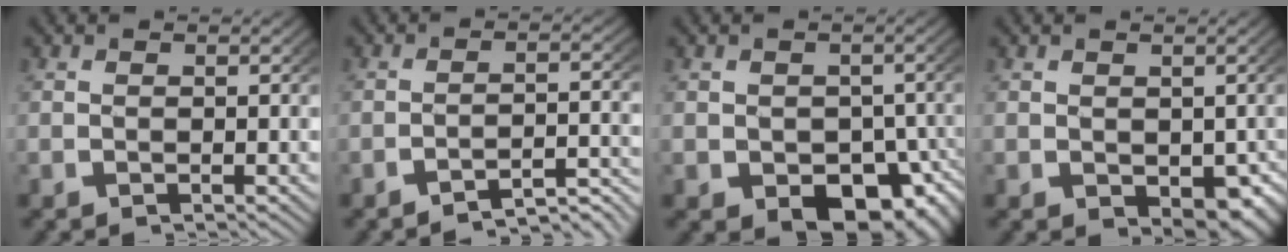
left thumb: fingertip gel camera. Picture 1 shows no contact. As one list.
[{"total": 5.6, "force": [-4.7, 1.7, 2.6], "torque": [-0.033, -0.011, -0.070]}, {"total": 7.6, "force": [-2.6, 5.1, 5.0], "torque": [-0.077, -0.045, -0.016]}, {"total": 3.5, "force": [-0.4, 2.5, 2.5], "torque": [-0.030, -0.025, 0.013]}]